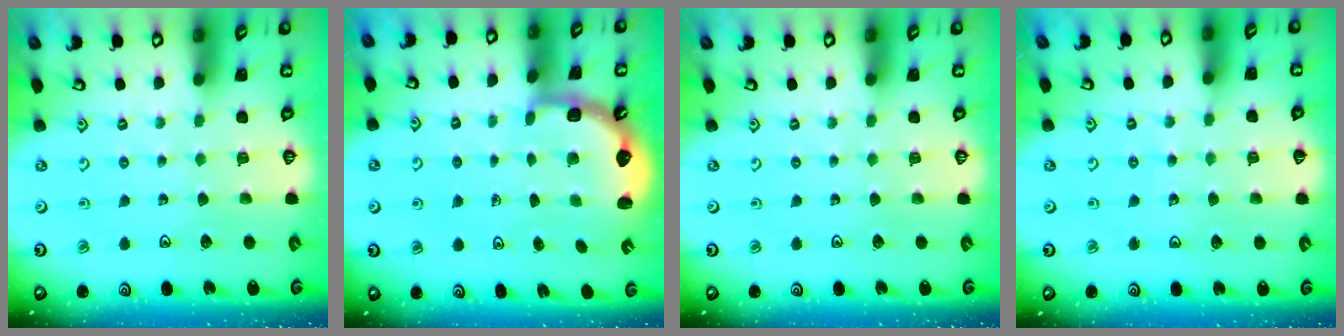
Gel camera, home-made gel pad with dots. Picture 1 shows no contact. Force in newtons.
{"total": 2.5, "press": 2.1, "slide": 1.3}
{"total": 0.0}
{"total": 4.2, "press": 4.2, "slide": 0.5}